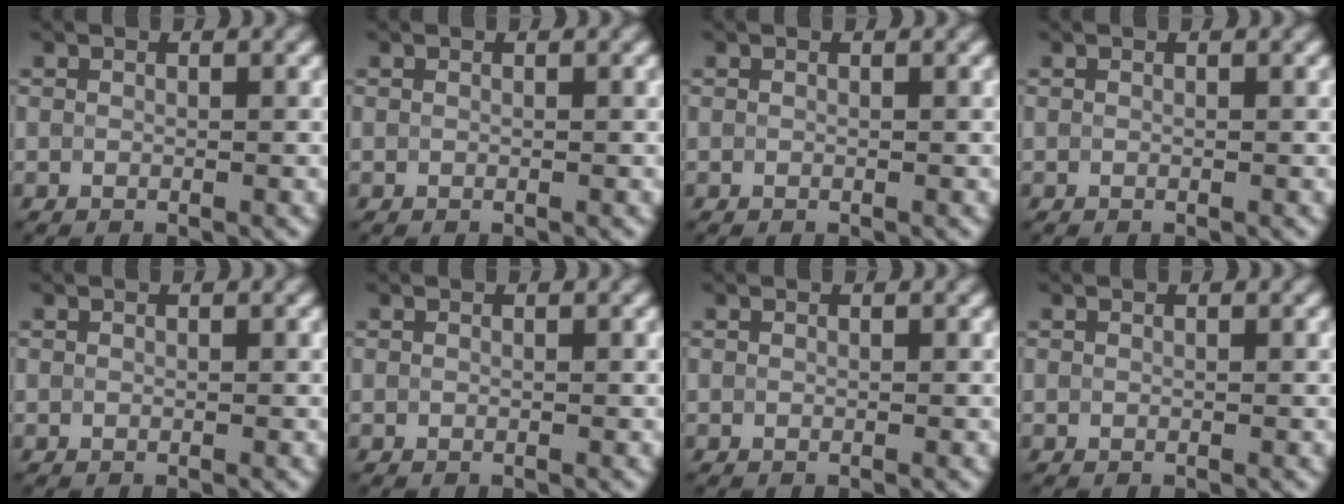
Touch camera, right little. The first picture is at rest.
{"total": 0.0}
{"total": 0.0}
{"total": 0.0}
{"total": 0.0}
{"total": 0.0}
{"total": 0.0}
{"total": 0.0}